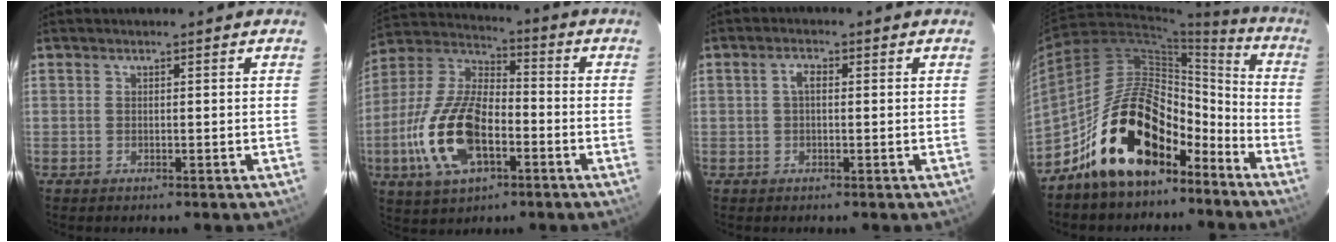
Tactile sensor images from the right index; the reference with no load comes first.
{"total": 18.3, "force": [-5.9, 9.0, 14.8], "torque": [-0.322, -0.003, -0.108]}
{"total": 2.0, "force": [0.2, 0.9, 1.7], "torque": [-0.035, 0.008, 0.004]}
{"total": 20.2, "force": [-13.3, 10.4, 11.2], "torque": [-0.199, 0.040, -0.209]}